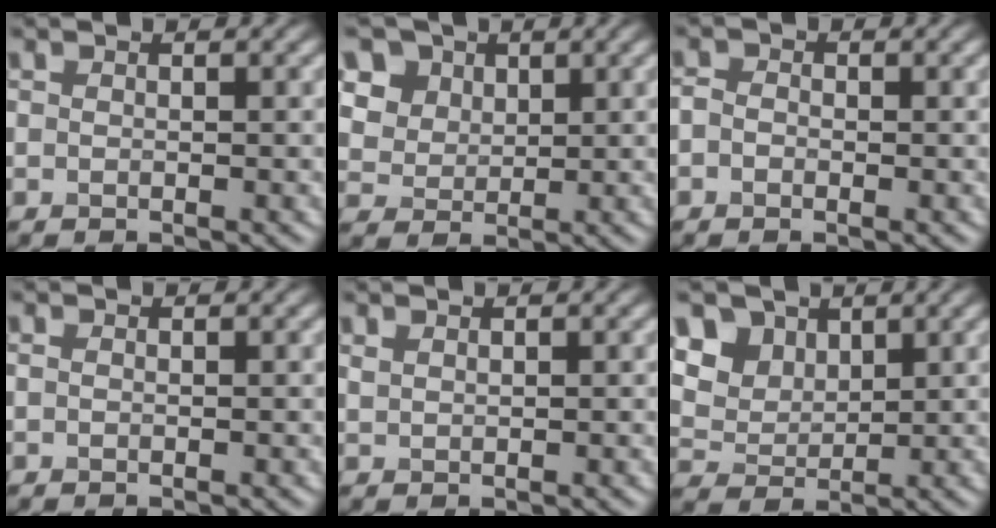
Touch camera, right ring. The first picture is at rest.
{"total": 6.5, "force": [4.4, 4.5, 1.7], "torque": [-0.082, 0.013, 0.095]}
{"total": 0.8, "force": [-0.8, 0.2, -0.2], "torque": [-0.017, 0.005, 0.002]}
{"total": 0.0}
{"total": 1.0, "force": [0.2, -0.7, -0.7], "torque": [-0.005, 0.005, 0.026]}
{"total": 6.0, "force": [3.9, 4.2, 1.7], "torque": [-0.093, 0.011, 0.098]}